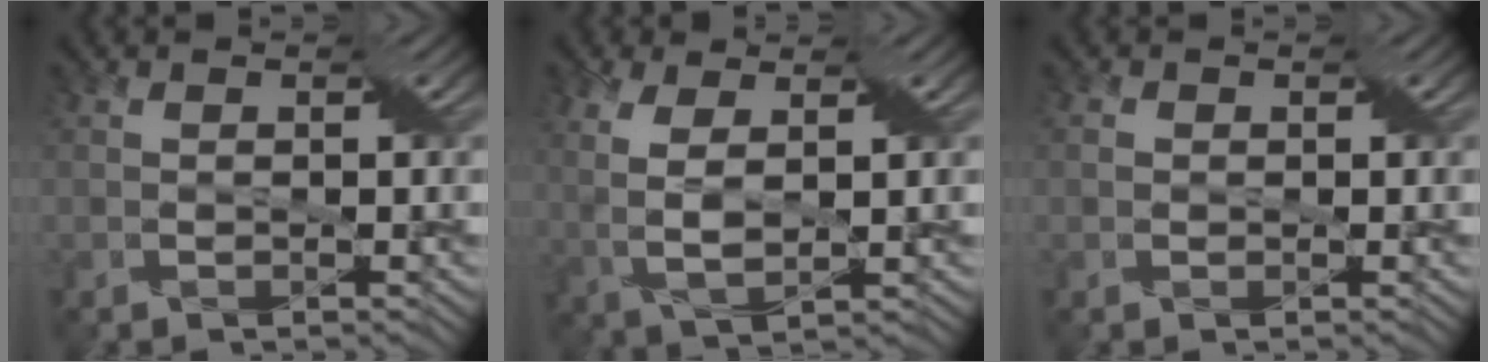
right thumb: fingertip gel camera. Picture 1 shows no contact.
{"total": 5.1, "force": [1.4, 2.0, 4.5], "torque": [-0.111, 0.003, 0.027]}
{"total": 0.7, "force": [0.0, 0.7, 0.2], "torque": [-0.007, 0.000, -0.001]}